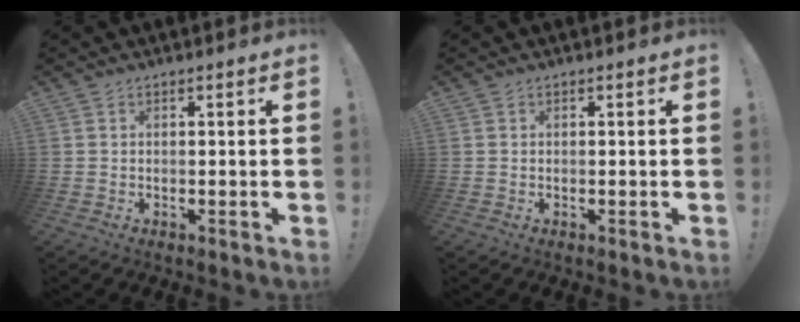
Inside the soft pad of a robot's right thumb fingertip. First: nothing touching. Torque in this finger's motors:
{"motor_torque": [0.10, 0.14, -0.08, 0.09, 0.08]}